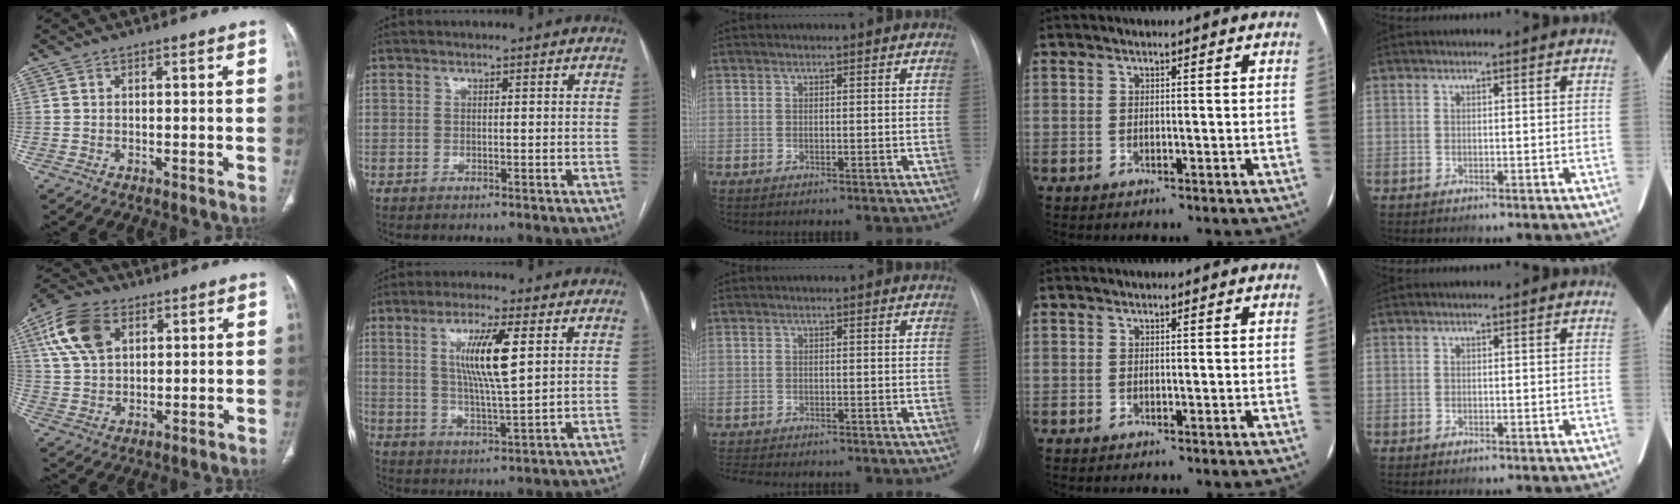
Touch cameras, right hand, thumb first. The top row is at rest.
{"thumb": {"total": 11.9, "force": [4.9, 7.5, 7.9], "torque": [-0.146, 0.000, 0.094]}, "index": {"total": 9.5, "force": [2.7, 0.8, 9.1], "torque": [-0.171, -0.004, 0.051]}, "middle": {"total": 7.4, "force": [-6.4, 1.9, 3.0], "torque": [-0.046, -0.003, -0.089]}}